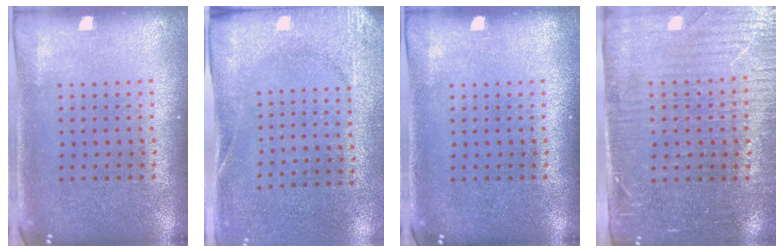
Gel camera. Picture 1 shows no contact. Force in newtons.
{"total": 2.7, "press": 2.1, "slide": 1.6}
{"total": 0.0}
{"total": 3.5, "press": 3.1, "slide": 1.5}